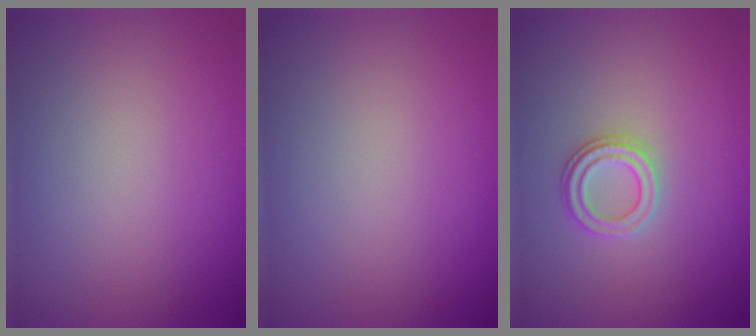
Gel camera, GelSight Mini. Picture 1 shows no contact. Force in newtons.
{"total": 0.0}
{"total": 2.2, "press": 2.1, "slide": 0.6}